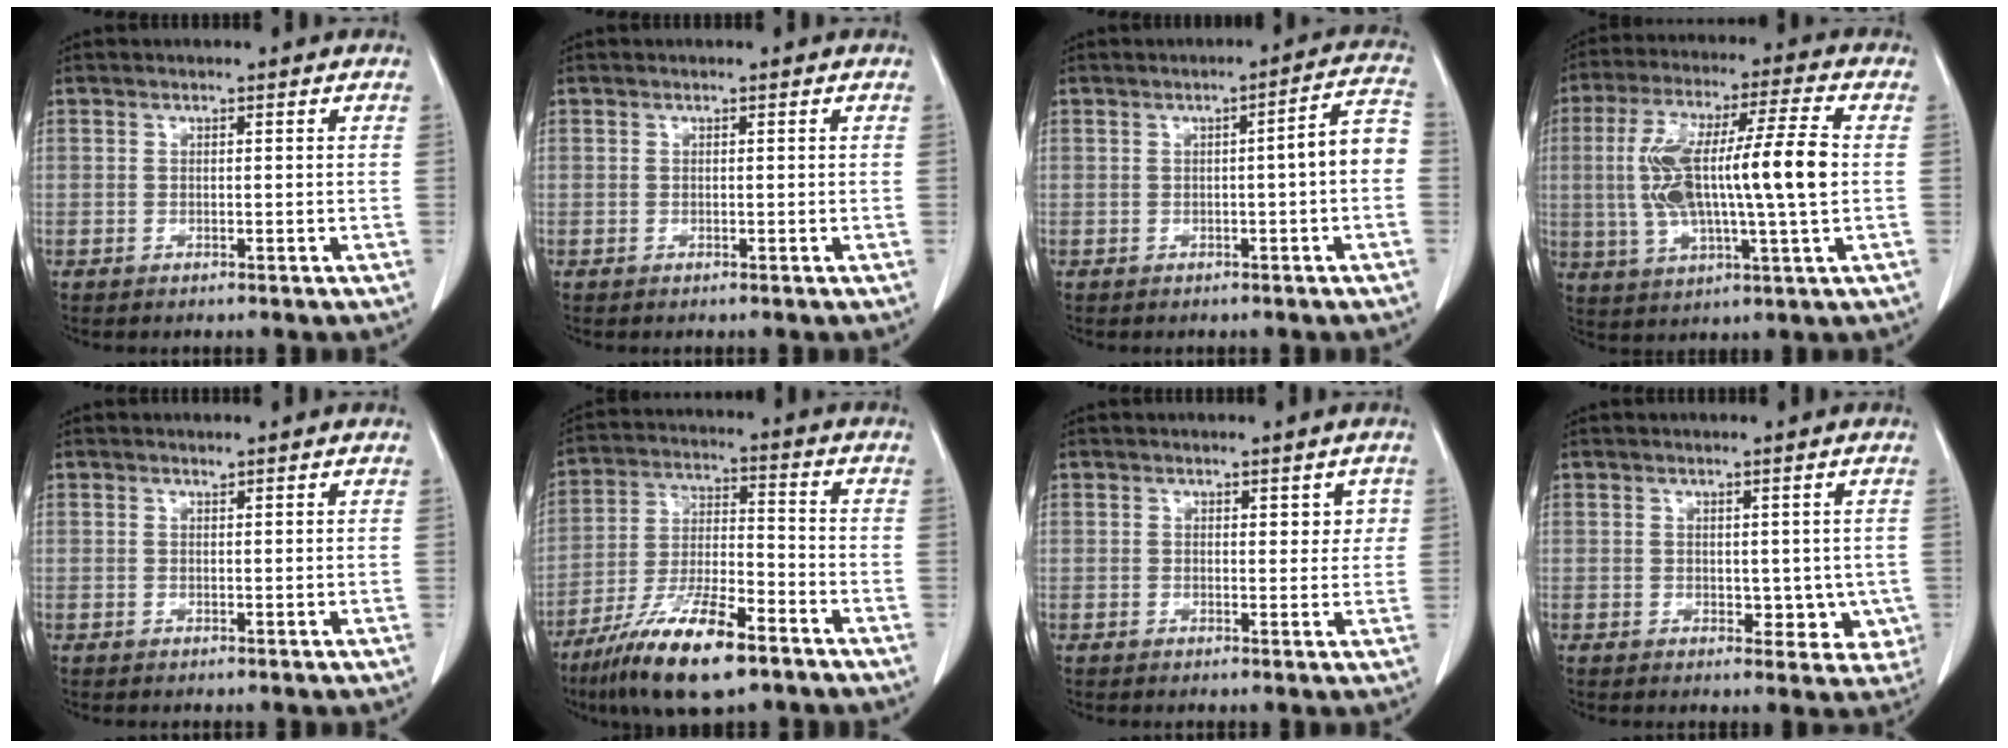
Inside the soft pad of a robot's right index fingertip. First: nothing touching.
{"total": 0.0}
{"total": 5.7, "force": [-0.6, 0.2, 5.7], "torque": [-0.070, 0.019, -0.010]}
{"total": 16.7, "force": [0.3, 2.0, 16.5], "torque": [-0.317, 0.019, 0.003]}
{"total": 0.0}
{"total": 14.7, "force": [-9.6, 3.0, 10.7], "torque": [-0.209, -0.024, -0.171]}
{"total": 2.6, "force": [0.9, 1.5, 1.9], "torque": [-0.014, 0.003, 0.011]}
{"total": 5.0, "force": [0.0, 3.4, 3.6], "torque": [-0.017, -0.003, 0.006]}